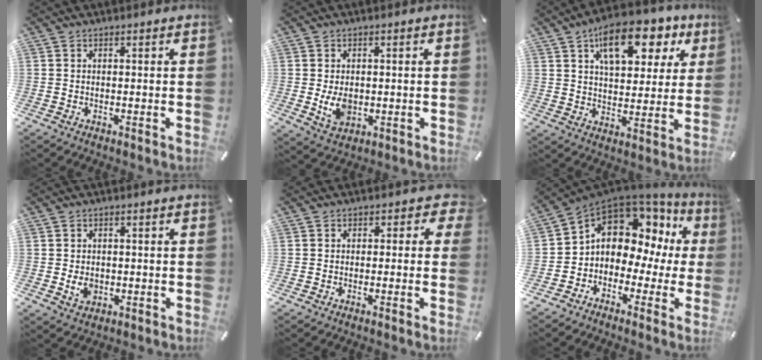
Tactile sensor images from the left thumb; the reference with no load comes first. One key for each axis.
{"total": 5.9, "fx": -0.6, "fy": 4.2, "fz": 4.0, "tx": -0.073, "ty": -0.005, "tz": -0.011}
{"total": 14.9, "fx": 7.9, "fy": 8.0, "fz": 9.7, "tx": -0.128, "ty": -0.034, "tz": 0.132}
{"total": 3.5, "fx": -0.5, "fy": 2.7, "fz": 2.1, "tx": -0.037, "ty": -0.001, "tz": -0.011}
{"total": 3.2, "fx": 0.1, "fy": 2.3, "fz": 2.2, "tx": -0.027, "ty": 0.006, "tz": -0.004}
{"total": 9.7, "fx": 3.7, "fy": 7.6, "fz": 4.7, "tx": -0.083, "ty": -0.033, "tz": 0.066}